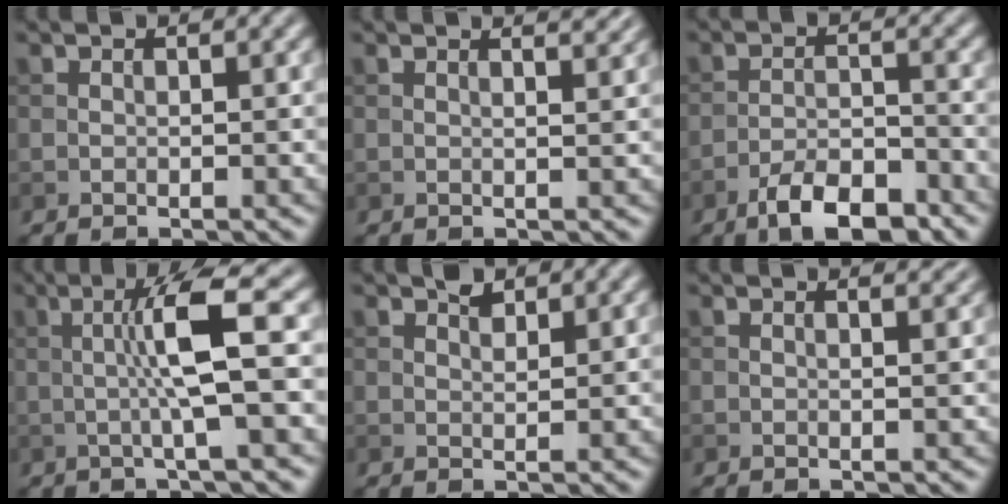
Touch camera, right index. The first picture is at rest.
{"total": 3.8, "force": [2.6, 1.6, 2.3], "torque": [-0.002, 0.023, 0.002]}
{"total": 5.6, "force": [-3.9, 1.8, 3.5], "torque": [-0.057, 0.003, -0.069]}
{"total": 5.6, "force": [0.2, 0.4, 5.6], "torque": [-0.103, 0.008, 0.000]}
{"total": 1.5, "force": [1.2, 0.5, 0.7], "torque": [-0.013, 0.001, 0.022]}
{"total": 3.0, "force": [2.0, 1.3, 1.8], "torque": [-0.004, 0.013, -0.004]}